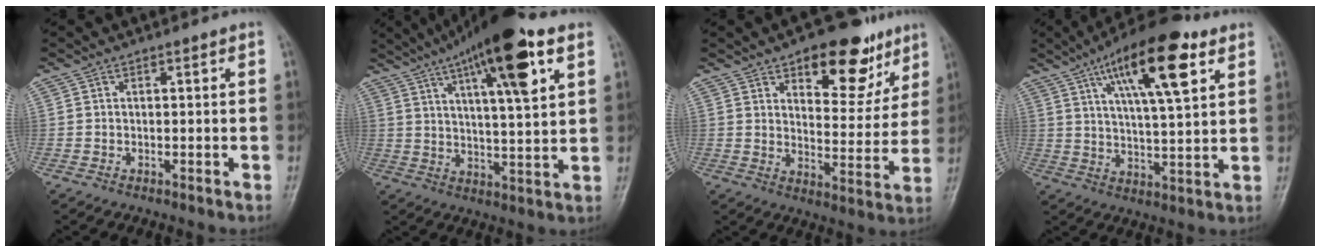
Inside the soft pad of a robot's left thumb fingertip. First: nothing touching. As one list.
[{"total": 18.6, "force": [9.5, 4.1, 15.4], "torque": [-0.235, -0.015, 0.150]}, {"total": 15.4, "force": [9.3, 7.5, 9.8], "torque": [-0.072, -0.046, 0.132]}, {"total": 17.3, "force": [8.4, 5.0, 14.3], "torque": [-0.212, -0.022, 0.135]}]